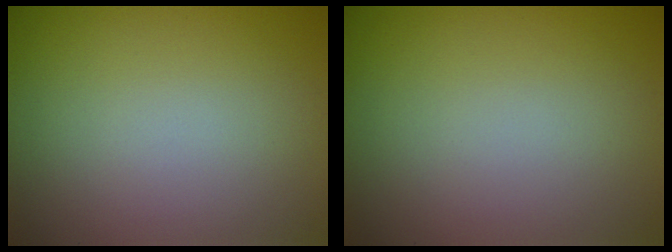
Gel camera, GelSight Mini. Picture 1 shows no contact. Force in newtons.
{"total": 0.0}